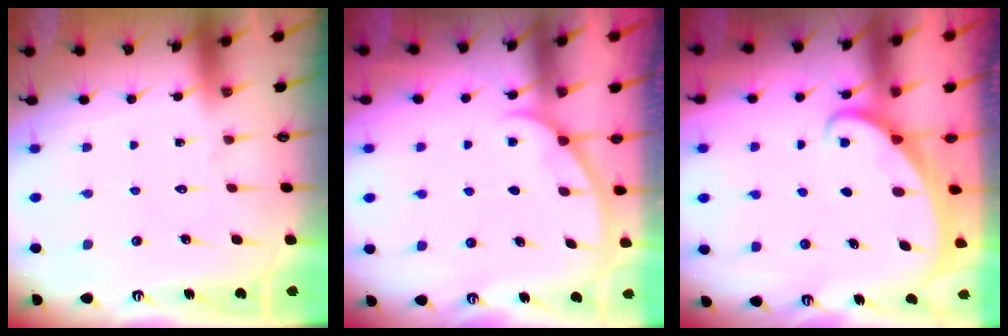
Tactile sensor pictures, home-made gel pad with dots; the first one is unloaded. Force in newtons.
{"total": 0.8, "press": 0.8, "slide": 0.2}
{"total": 1.8, "press": 1.8, "slide": 0.1}